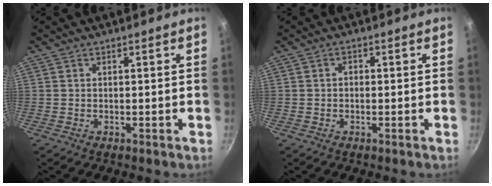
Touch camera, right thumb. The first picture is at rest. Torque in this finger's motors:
{"motor_torque": [-0.40, 0.10, -0.31, 0.22, 0.04]}